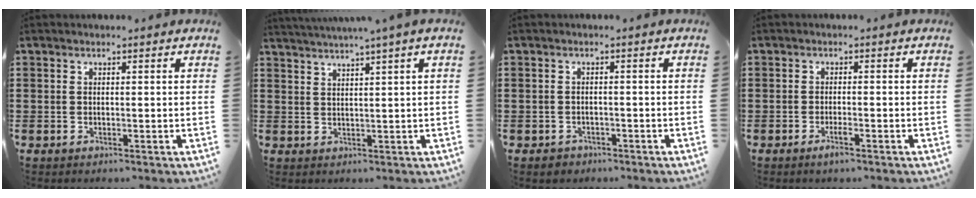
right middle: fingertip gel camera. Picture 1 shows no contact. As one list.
[{"total": 1.8, "force": [1.6, -0.8, 0.4], "torque": [-0.007, -0.003, 0.030]}, {"total": 1.0, "force": [-0.8, 0.6, 0.0], "torque": [-0.004, 0.002, -0.019]}, {"total": 1.9, "force": [-1.1, 0.2, 1.5], "torque": [-0.032, -0.004, -0.023]}]